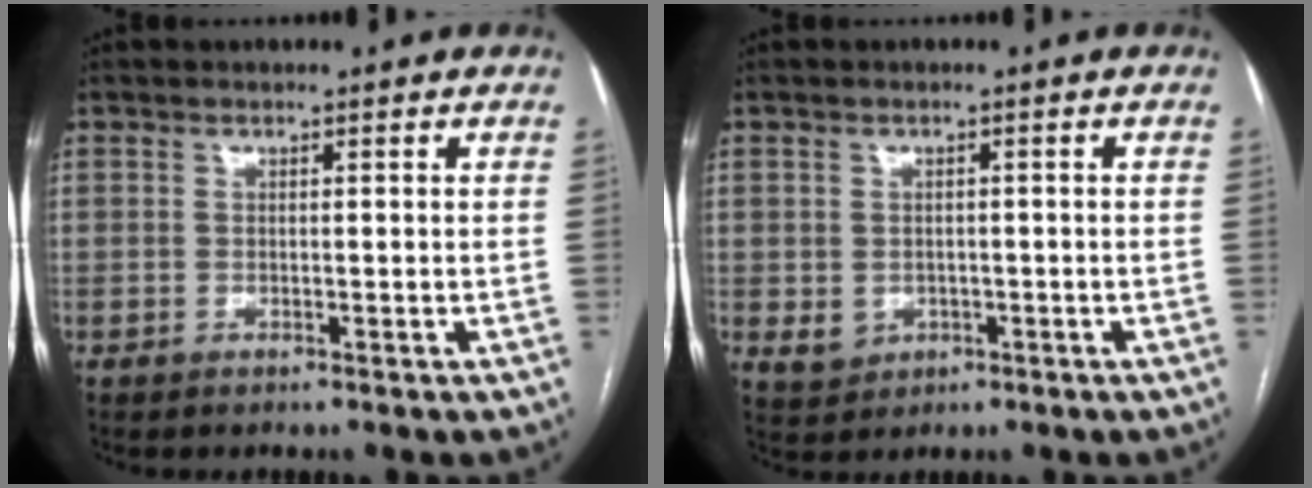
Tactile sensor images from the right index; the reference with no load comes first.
{"total": 3.6, "force": [-0.7, 3.3, 1.1], "torque": [-0.013, 0.002, 0.002]}